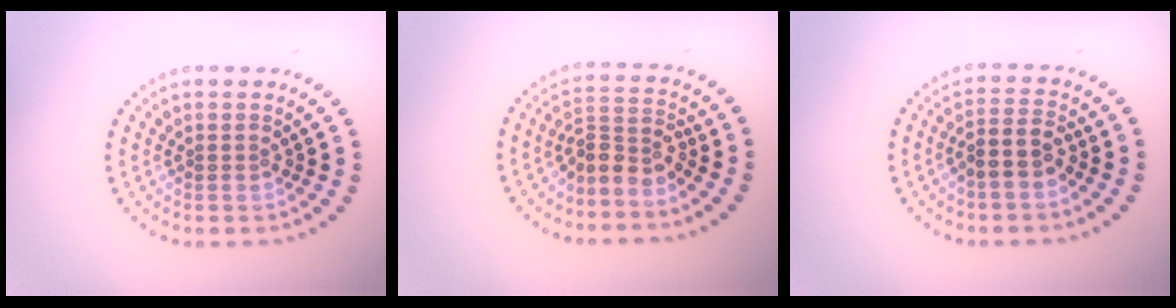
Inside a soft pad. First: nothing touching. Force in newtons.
{"total": 2.8, "press": 2.0, "slide": 1.9}
{"total": 2.6, "press": 2.3, "slide": 1.2}